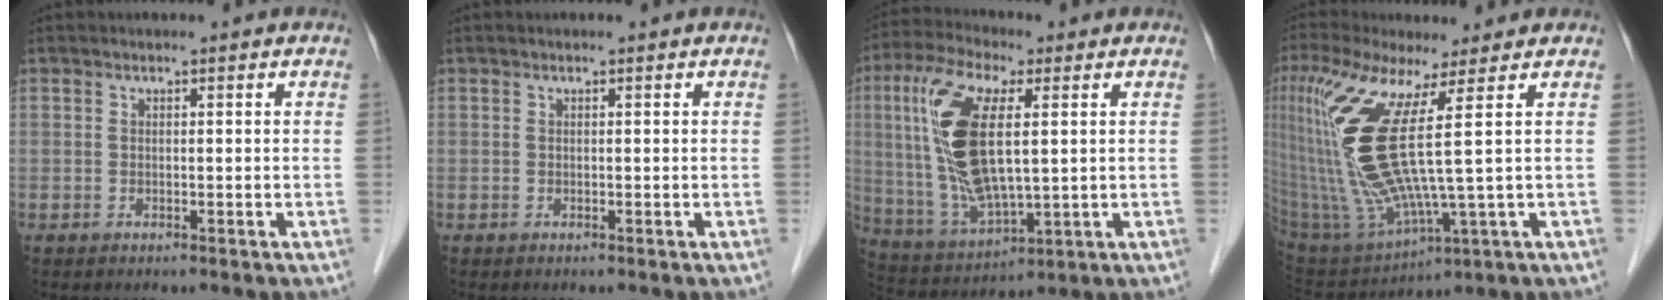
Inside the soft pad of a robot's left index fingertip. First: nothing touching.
{"total": 0.0}
{"total": 15.5, "force": [2.6, 4.7, 14.5], "torque": [-0.313, 0.003, 0.054]}
{"total": 14.5, "force": [3.7, 0.4, 14.1], "torque": [-0.328, -0.008, 0.081]}